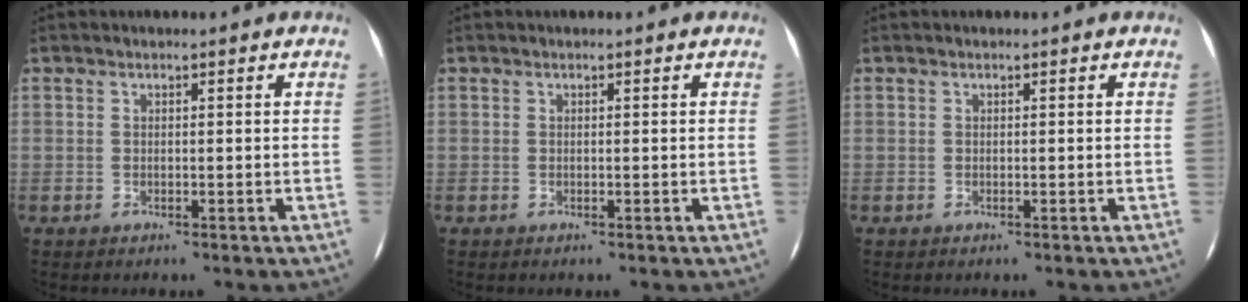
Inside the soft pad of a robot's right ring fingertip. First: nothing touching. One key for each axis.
{"total": 0.0}
{"total": 0.0}